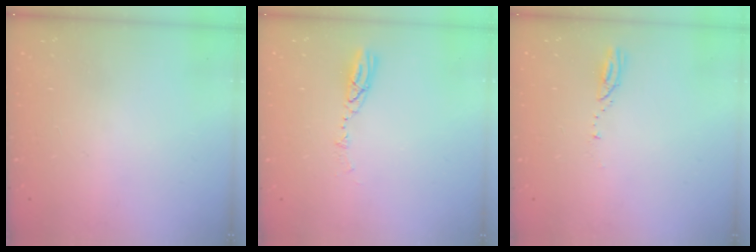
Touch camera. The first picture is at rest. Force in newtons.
{"total": 4.3, "press": 4.3, "slide": 0.4}
{"total": 3.3, "press": 3.3, "slide": 0.3}